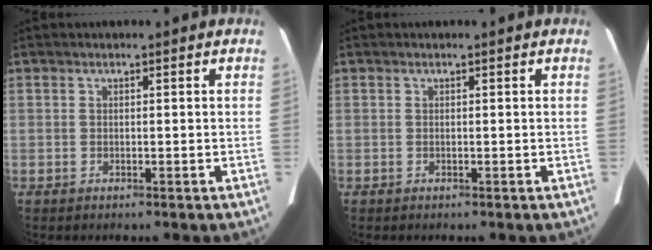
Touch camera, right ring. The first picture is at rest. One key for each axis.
{"total": 0.0}